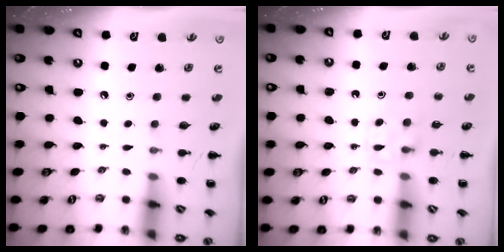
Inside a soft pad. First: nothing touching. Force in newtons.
{"total": 6.3, "press": 6.1, "slide": 1.6}